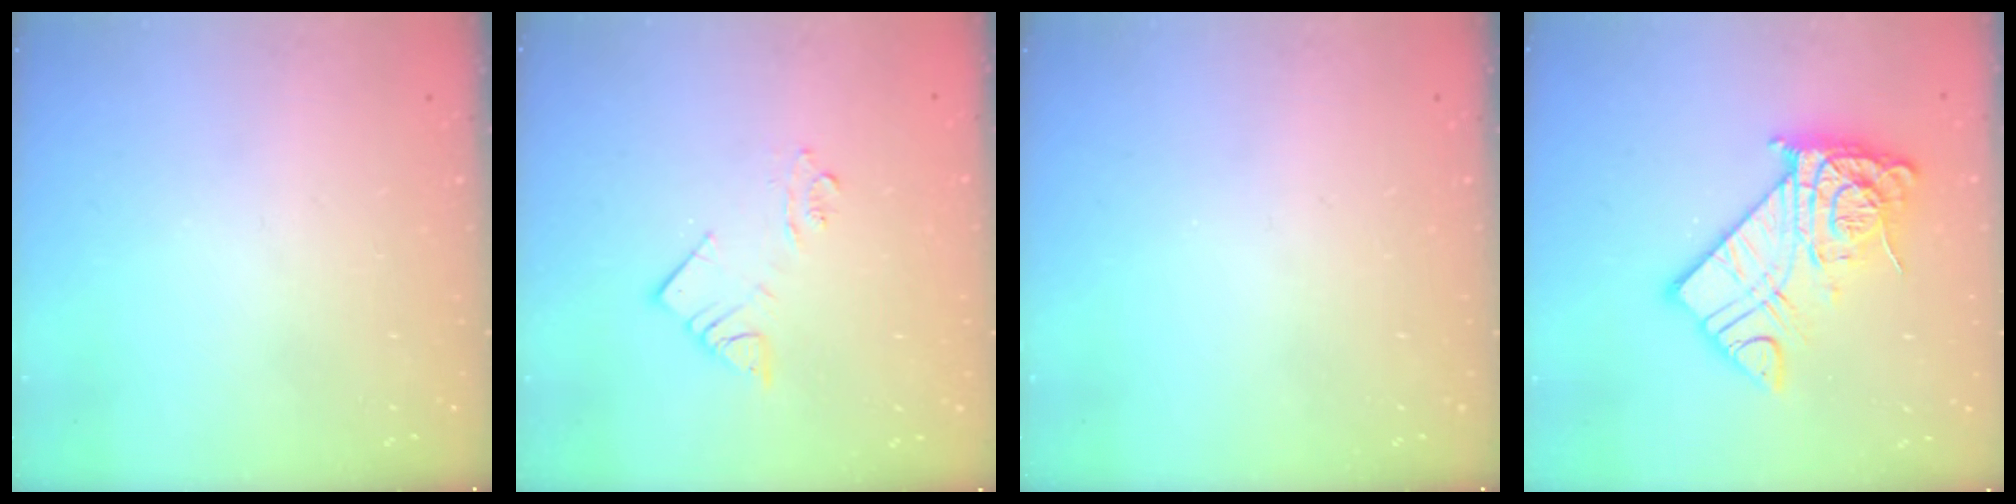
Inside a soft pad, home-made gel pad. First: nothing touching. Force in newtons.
{"total": 4.3, "press": 4.3, "slide": 0.3}
{"total": 0.0}
{"total": 14.2, "press": 14.1, "slide": 1.5}